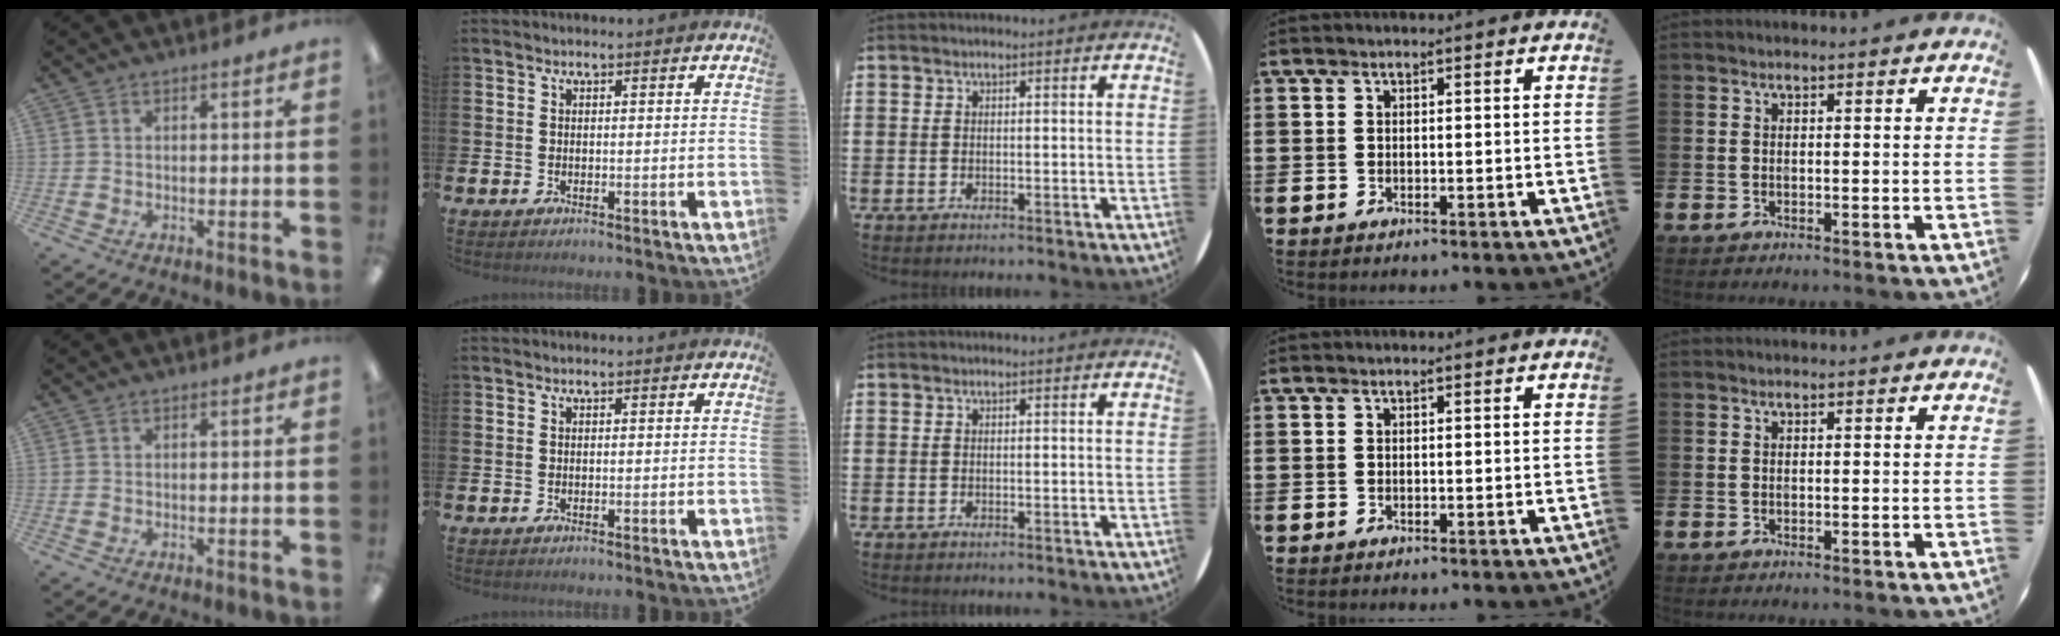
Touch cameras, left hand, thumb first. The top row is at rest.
{}